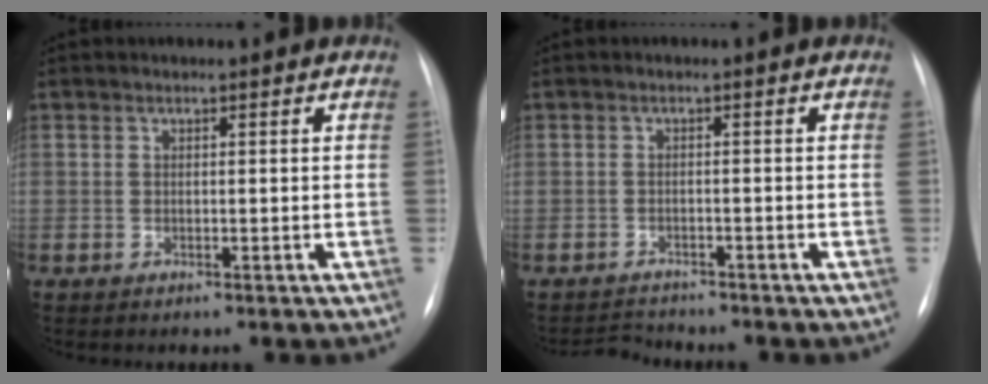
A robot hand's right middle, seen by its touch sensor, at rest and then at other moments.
{"total": 2.5, "force": [-2.4, 0.3, -0.7], "torque": [0.011, -0.012, -0.039]}